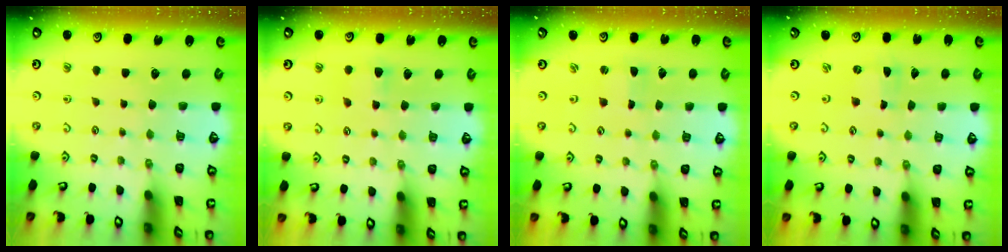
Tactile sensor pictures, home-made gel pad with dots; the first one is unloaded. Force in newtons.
{"total": 4.5, "press": 4.5, "slide": 0.7}
{"total": 0.0}
{"total": 0.0}